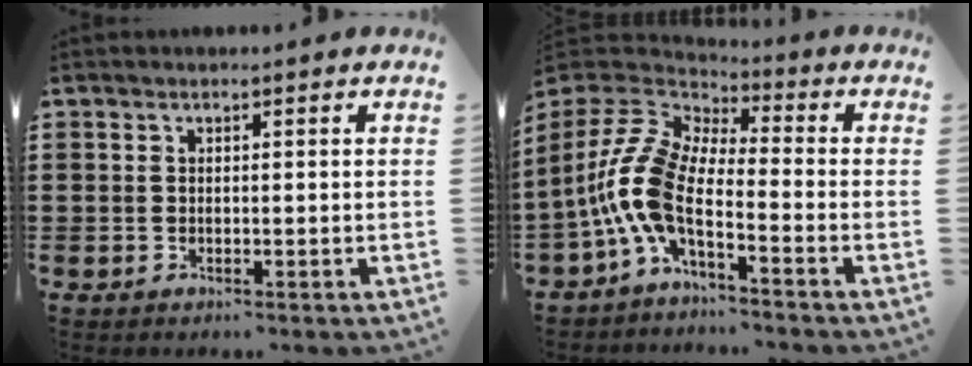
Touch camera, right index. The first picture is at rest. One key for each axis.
{"total": 9.7, "fx": -3.2, "fy": 4.0, "fz": 8.3, "tx": -0.224, "ty": -0.024, "tz": -0.078}